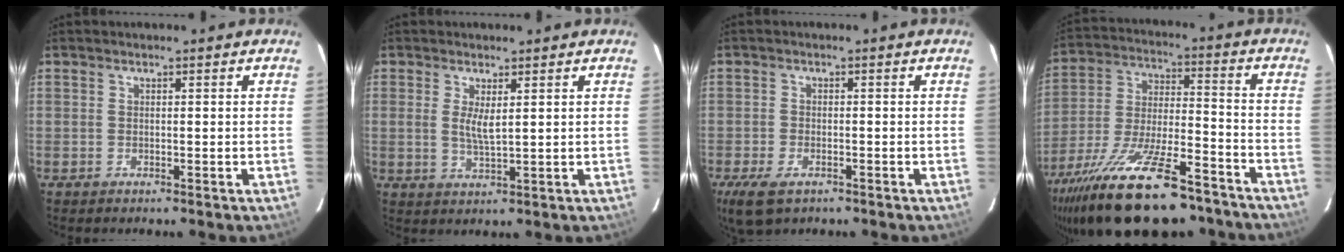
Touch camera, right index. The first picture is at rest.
{"total": 3.5, "force": [1.0, 0.8, 3.3], "torque": [-0.062, -0.007, 0.017]}
{"total": 6.5, "force": [-3.9, 3.2, 4.0], "torque": [-0.100, -0.021, -0.071]}
{"total": 27.3, "force": [-20.4, 8.3, 16.2], "torque": [-0.307, -0.047, -0.314]}